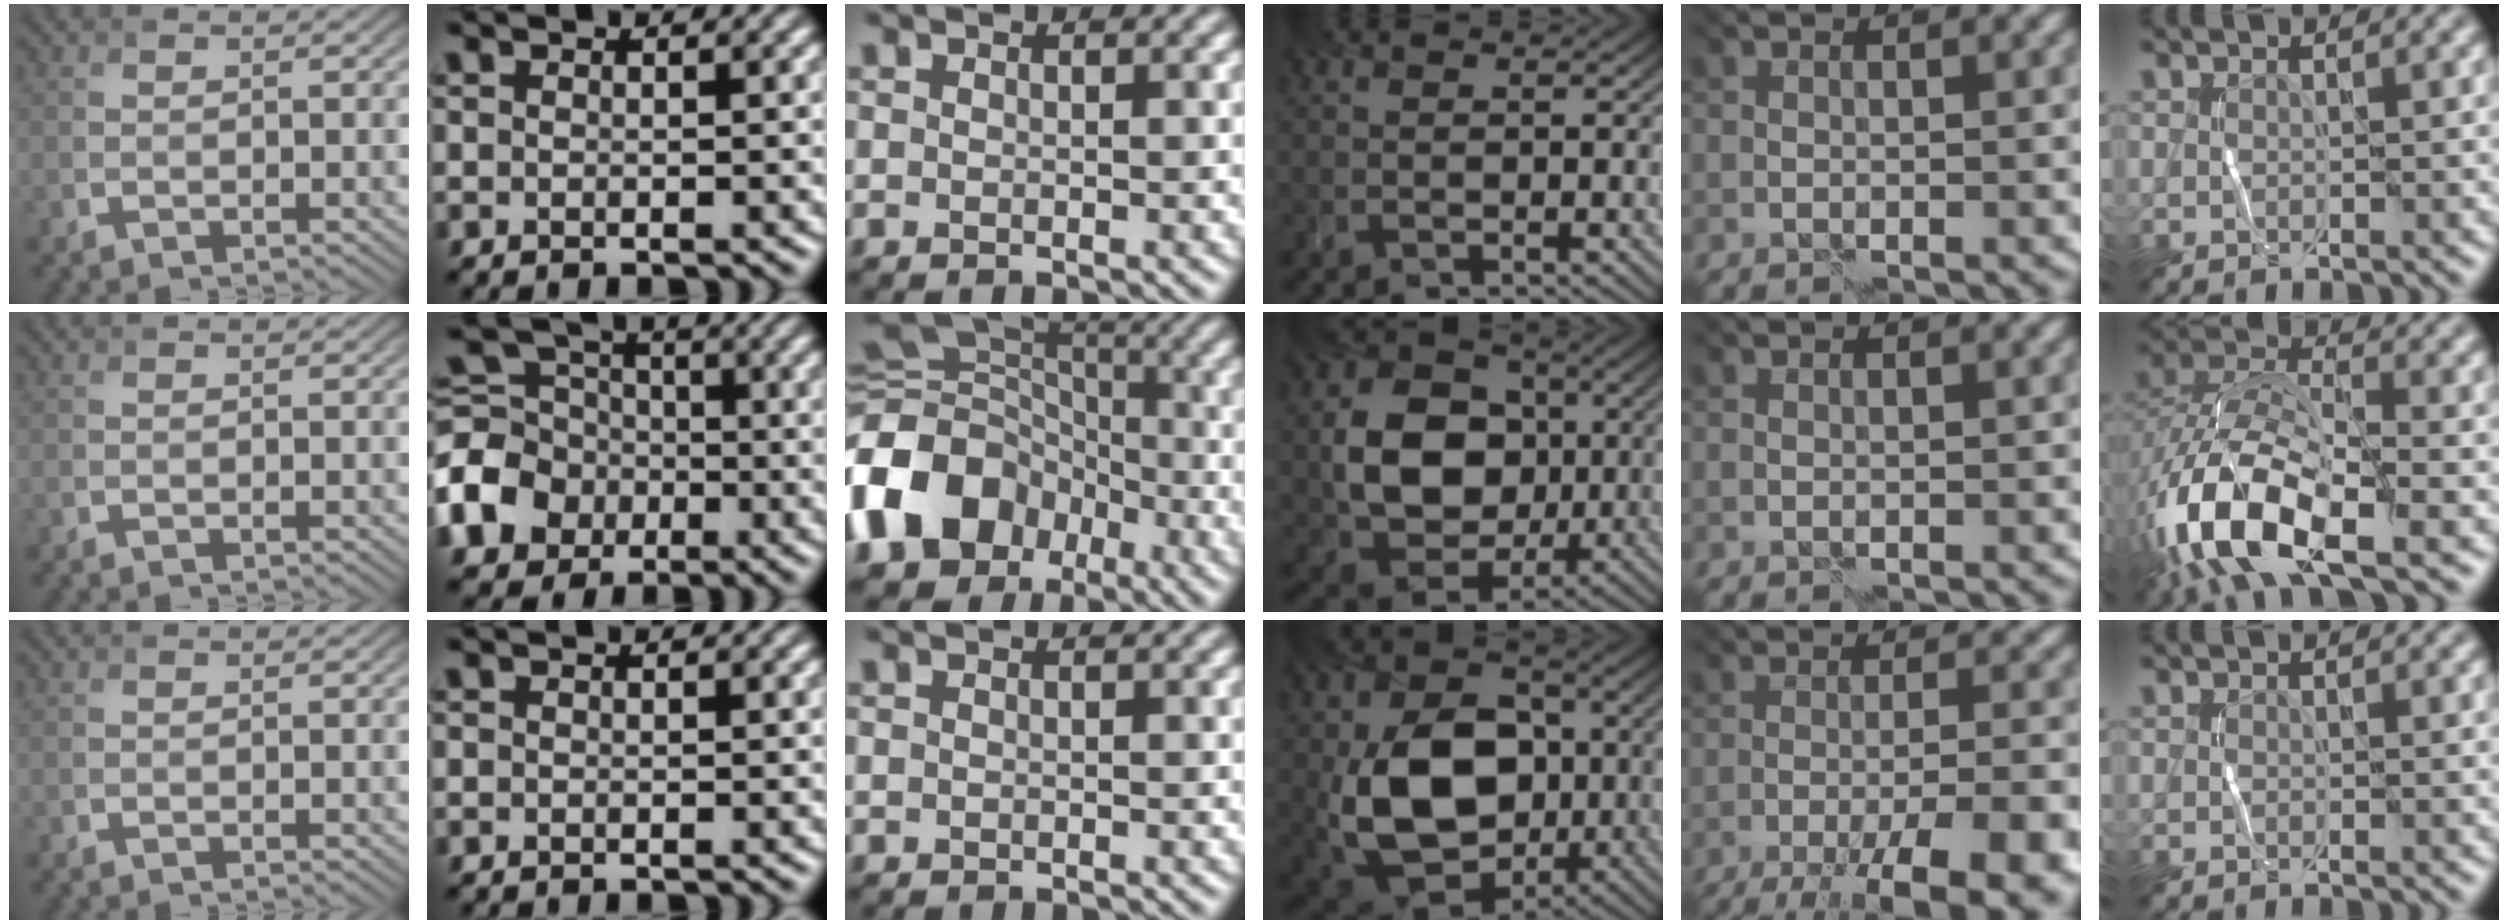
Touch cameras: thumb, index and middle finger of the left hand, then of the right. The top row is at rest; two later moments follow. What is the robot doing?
{"motion": "wrap", "object": "cellophane"}